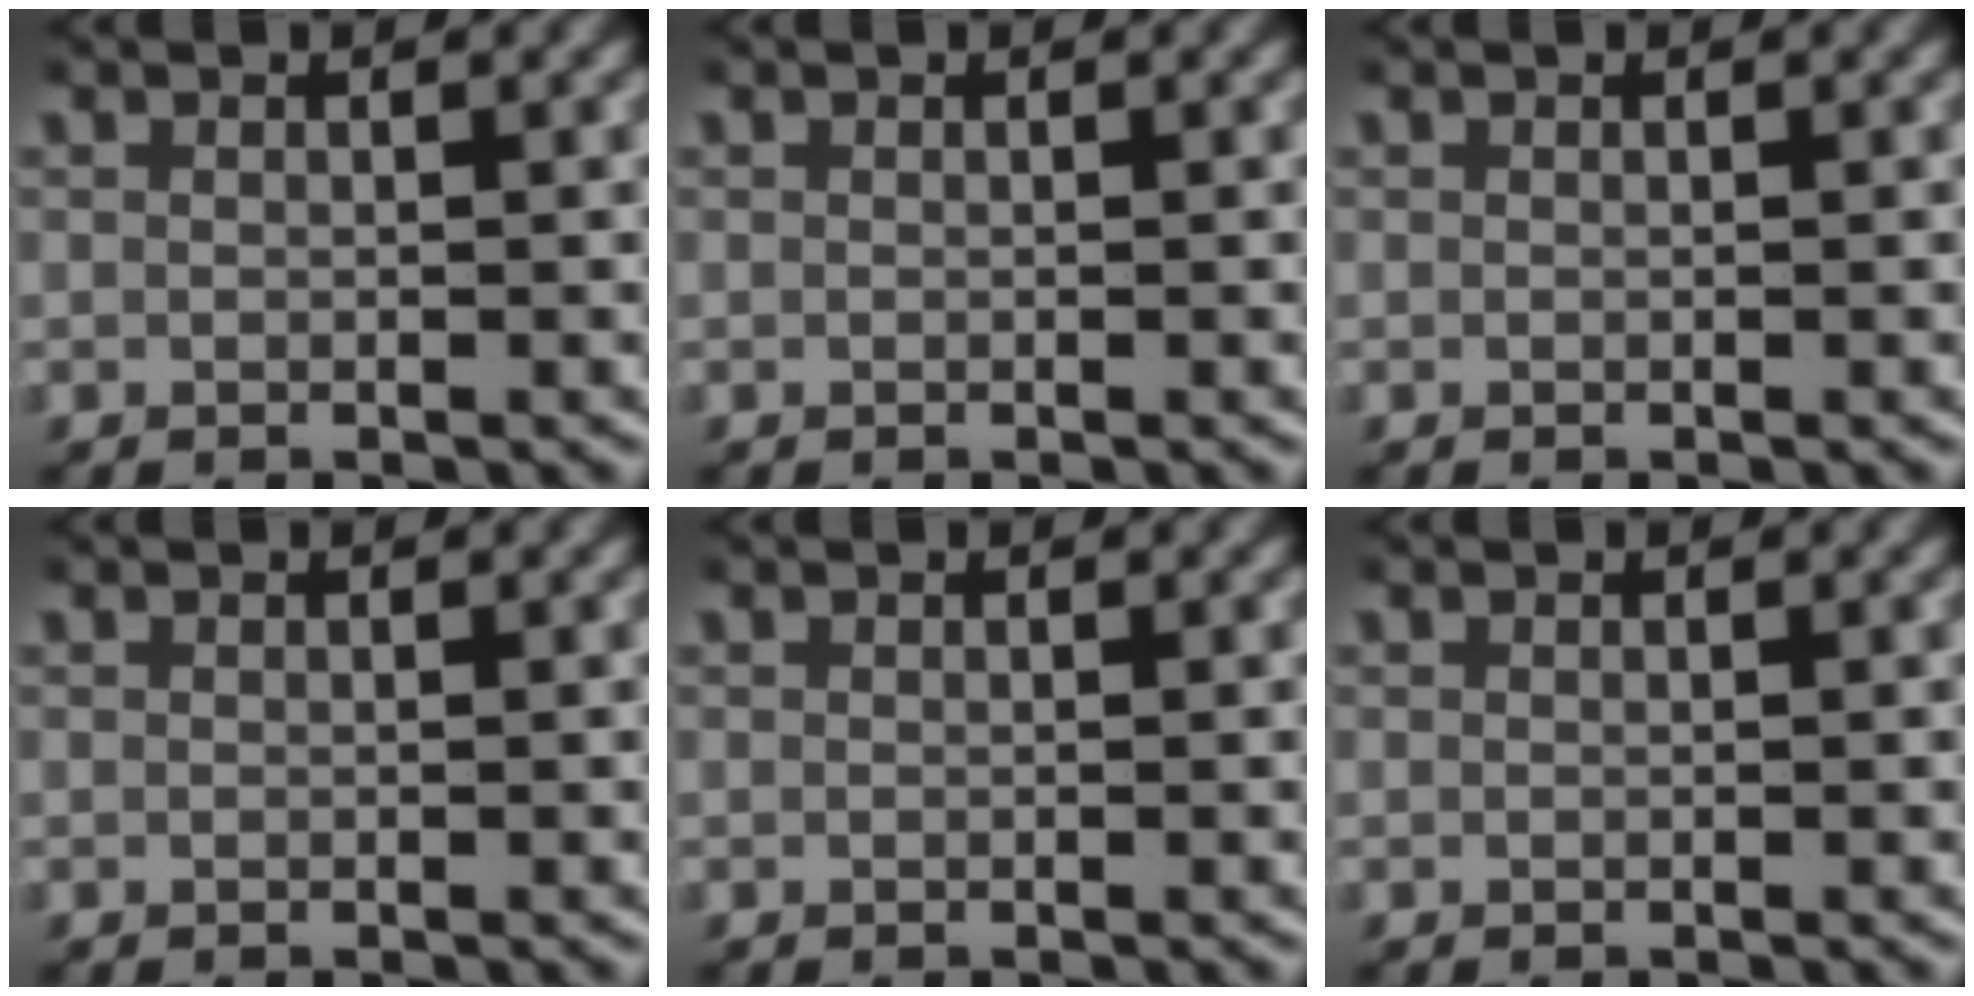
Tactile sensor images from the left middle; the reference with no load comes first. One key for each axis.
{"total": 0.0}
{"total": 0.0}
{"total": 0.0}
{"total": 0.0}
{"total": 0.0}